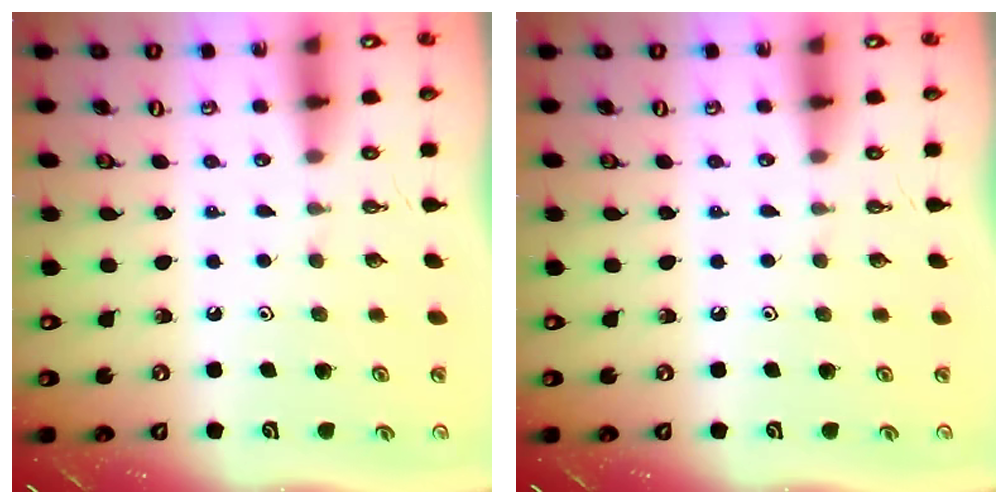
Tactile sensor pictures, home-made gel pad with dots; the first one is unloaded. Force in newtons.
{"total": 0.0}